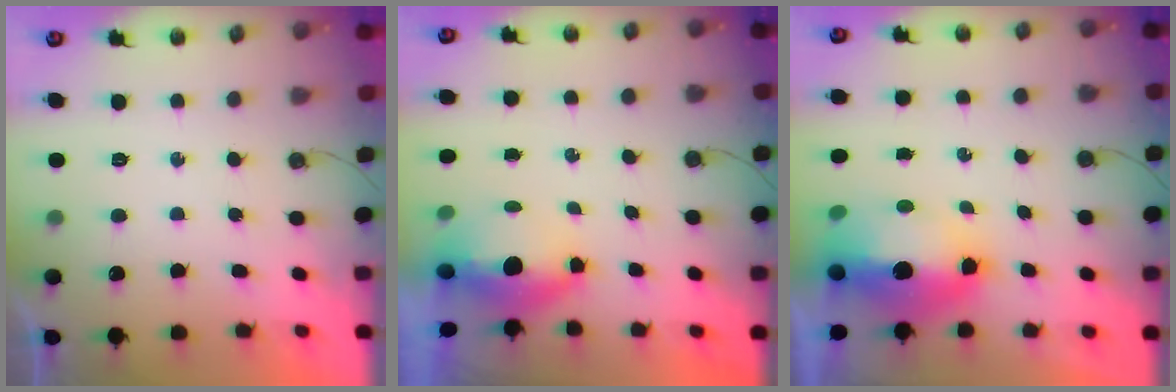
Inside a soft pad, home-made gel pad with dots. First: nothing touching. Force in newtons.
{"total": 5.1, "press": 4.9, "slide": 1.4}
{"total": 12.3, "press": 12.1, "slide": 1.9}